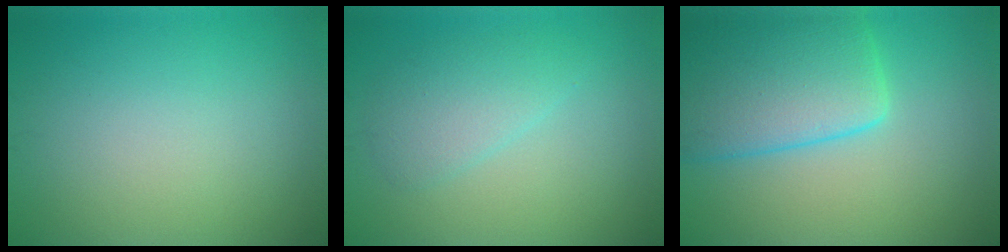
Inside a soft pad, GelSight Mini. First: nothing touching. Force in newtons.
{"total": 2.9, "press": 2.9, "slide": 0.2}
{"total": 8.5, "press": 8.5, "slide": 0.5}